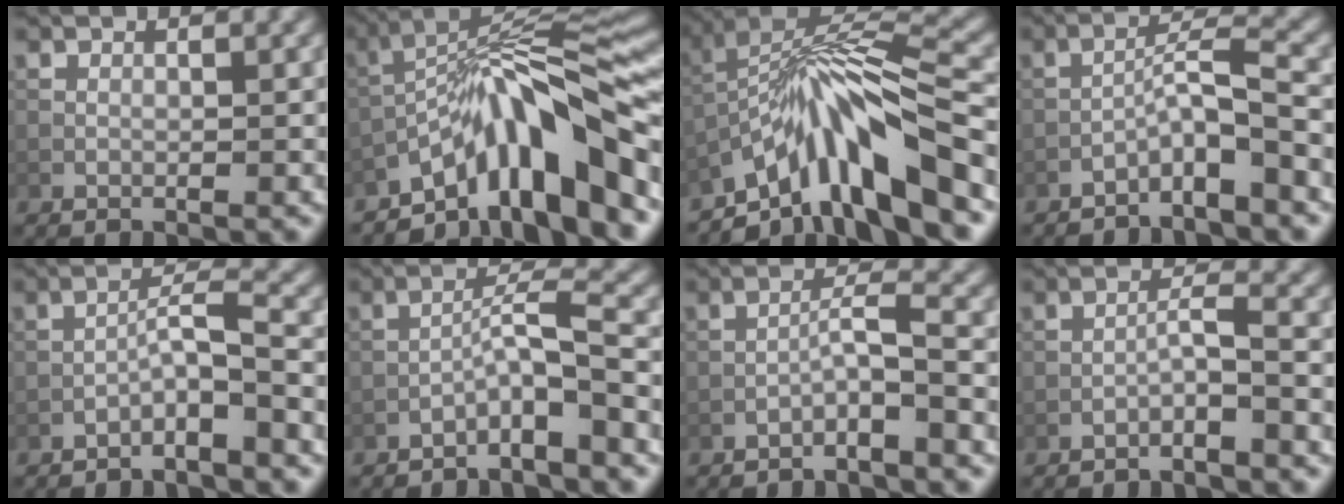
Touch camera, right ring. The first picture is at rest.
{"total": 12.1, "force": [-6.5, 2.5, 9.8], "torque": [-0.140, 0.021, -0.108]}
{"total": 11.2, "force": [-6.3, 2.3, 9.0], "torque": [-0.142, 0.017, -0.108]}
{"total": 3.7, "force": [-2.5, 0.2, 2.7], "torque": [-0.049, 0.021, -0.050]}
{"total": 2.8, "force": [-1.9, 0.1, 2.1], "torque": [-0.041, 0.019, -0.038]}
{"total": 3.6, "force": [-2.4, 0.1, 2.7], "torque": [-0.049, 0.021, -0.049]}
{"total": 2.5, "force": [-1.7, -0.1, 1.8], "torque": [-0.035, 0.017, -0.036]}
{"total": 1.9, "force": [-1.3, -0.1, 1.4], "torque": [-0.025, 0.014, -0.029]}